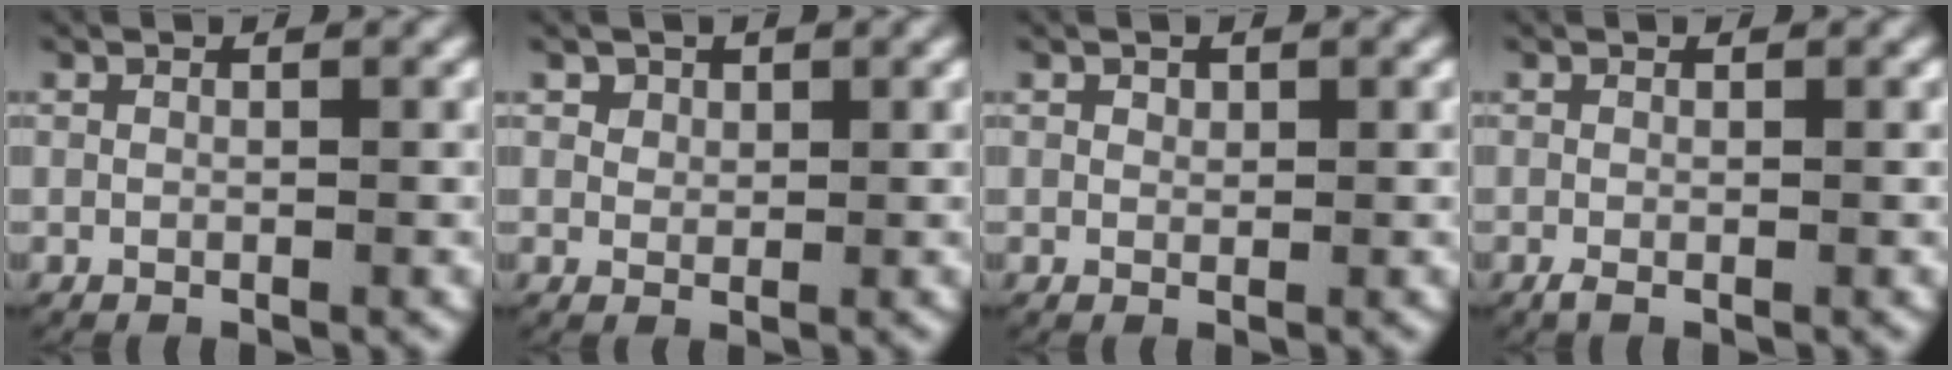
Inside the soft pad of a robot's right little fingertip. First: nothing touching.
{"total": 1.5, "force": [1.0, 1.0, 0.3], "torque": [-0.013, -0.001, 0.023]}
{"total": 0.6, "force": [0.4, 0.5, 0.2], "torque": [-0.008, -0.003, 0.011]}
{"total": 0.7, "force": [-0.5, 0.1, 0.4], "torque": [-0.008, -0.005, -0.009]}